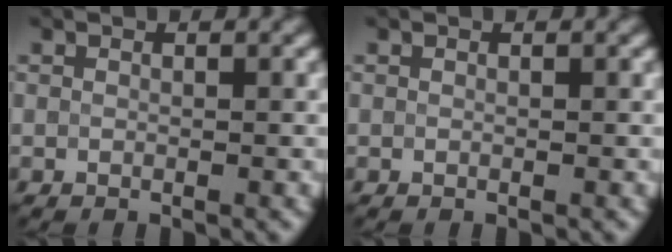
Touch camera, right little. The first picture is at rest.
{"total": 0.0}